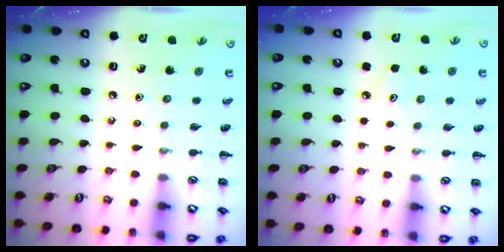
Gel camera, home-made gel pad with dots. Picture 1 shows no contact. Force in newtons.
{"total": 4.0, "press": 3.8, "slide": 1.2}